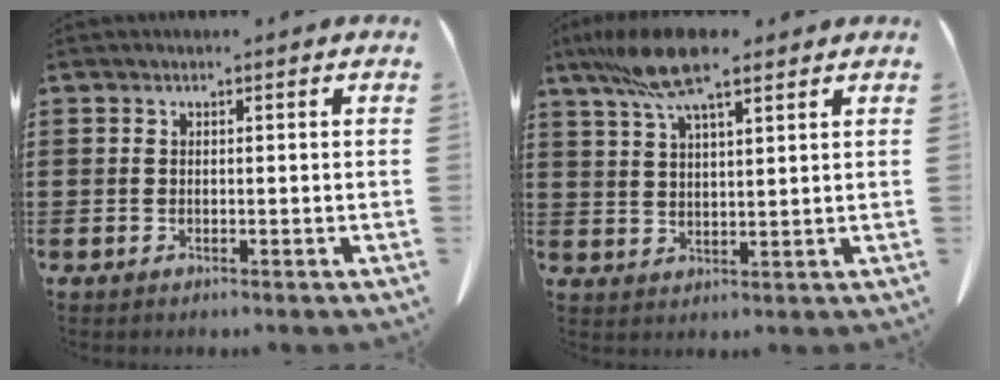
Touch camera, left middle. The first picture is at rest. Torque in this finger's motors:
{"motor_torque": [0.53, 0.39, 0.33, 0.16]}